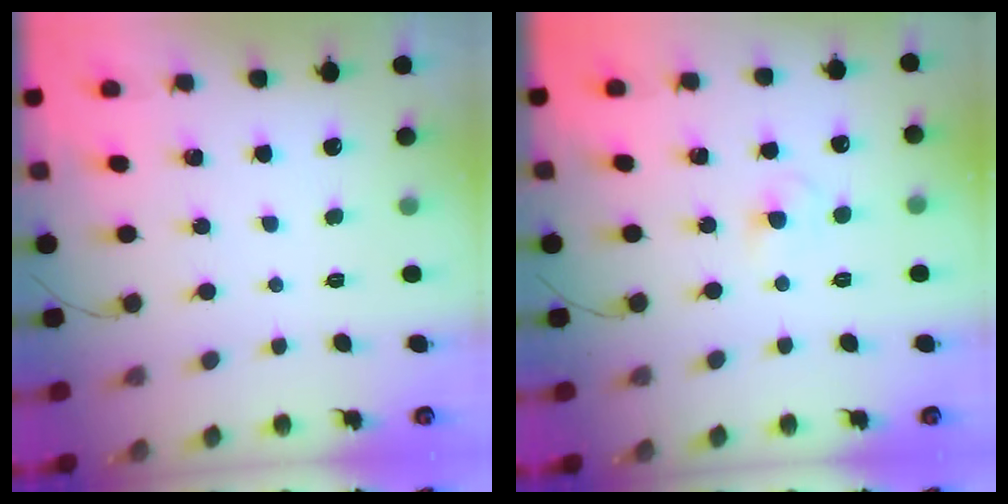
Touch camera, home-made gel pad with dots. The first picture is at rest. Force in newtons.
{"total": 2.3, "press": 2.1, "slide": 1.0}